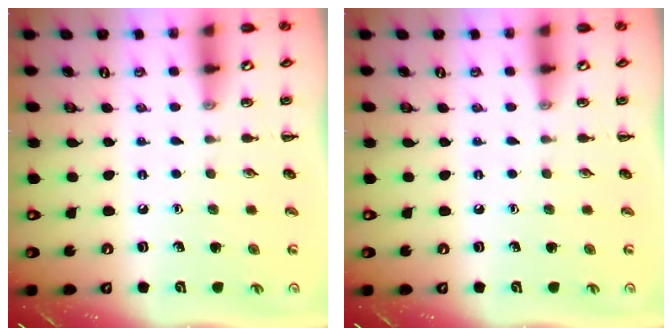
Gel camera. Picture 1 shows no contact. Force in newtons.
{"total": 0.0}